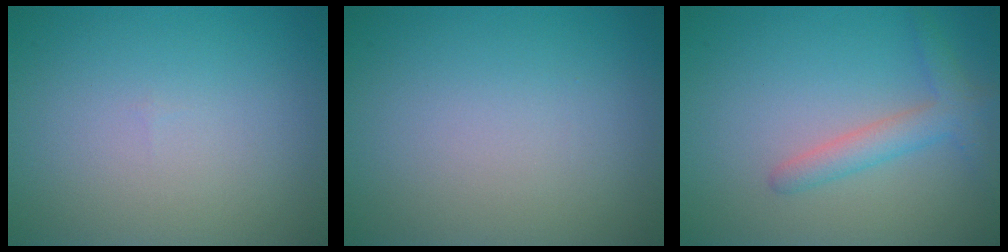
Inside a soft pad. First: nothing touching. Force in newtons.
{"total": 0.0}
{"total": 2.1, "press": 2.1, "slide": 0.2}